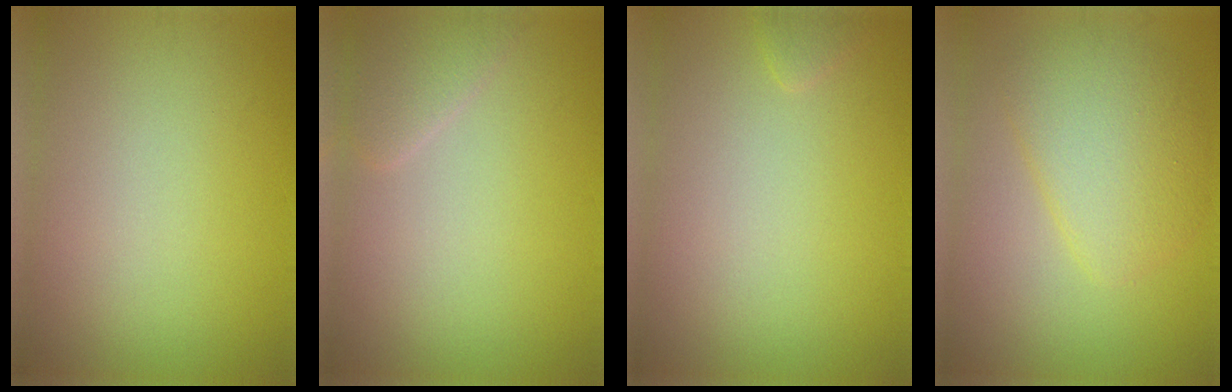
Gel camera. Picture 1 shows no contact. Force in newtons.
{"total": 1.7, "press": 1.7, "slide": 0.2}
{"total": 0.7, "press": 0.7, "slide": 0.1}
{"total": 4.8, "press": 4.8, "slide": 0.3}